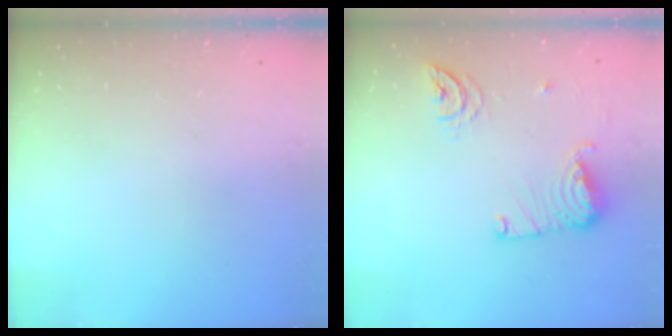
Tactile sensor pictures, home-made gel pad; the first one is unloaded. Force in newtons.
{"total": 12.2, "press": 12.1, "slide": 1.2}